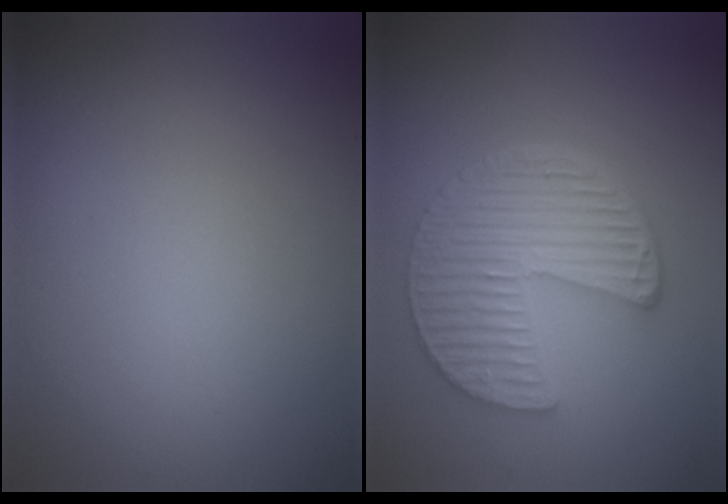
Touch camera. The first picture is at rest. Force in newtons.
{"total": 6.0, "press": 4.8, "slide": 3.6}